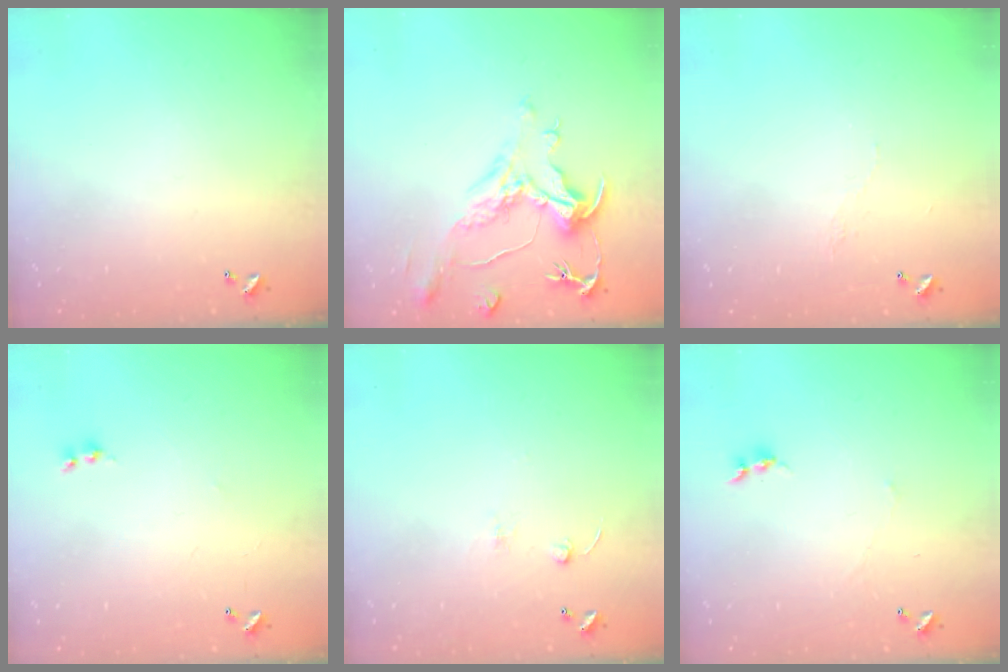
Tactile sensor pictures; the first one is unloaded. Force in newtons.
{"total": 1.6, "press": 0.1, "slide": 1.6}
{"total": 2.9, "press": 2.9, "slide": 0.5}
{"total": 1.8, "press": 1.8, "slide": 0.3}
{"total": 2.5, "press": 2.4, "slide": 0.8}
{"total": 1.4, "press": 1.3, "slide": 0.4}